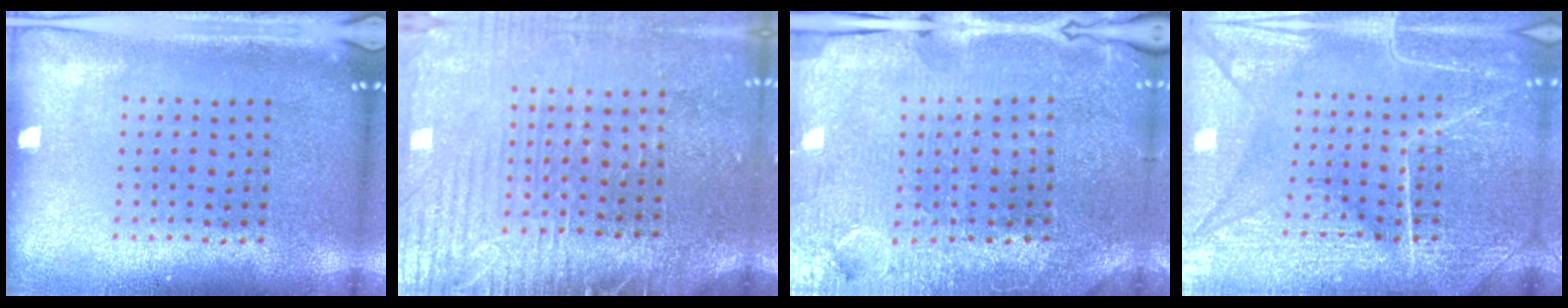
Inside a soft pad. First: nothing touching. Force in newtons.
{"total": 3.7, "press": 3.3, "slide": 1.6}
{"total": 3.8, "press": 3.6, "slide": 1.1}
{"total": 7.2, "press": 7.1, "slide": 0.8}